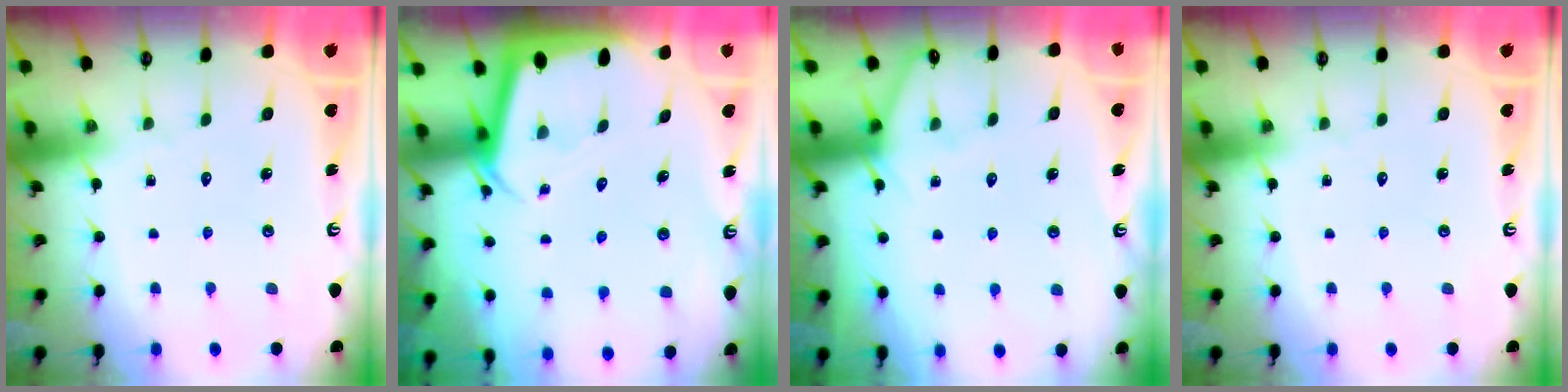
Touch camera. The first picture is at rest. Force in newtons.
{"total": 2.3, "press": 2.3, "slide": 0.0}
{"total": 4.2, "press": 4.2, "slide": 0.5}
{"total": 0.0}